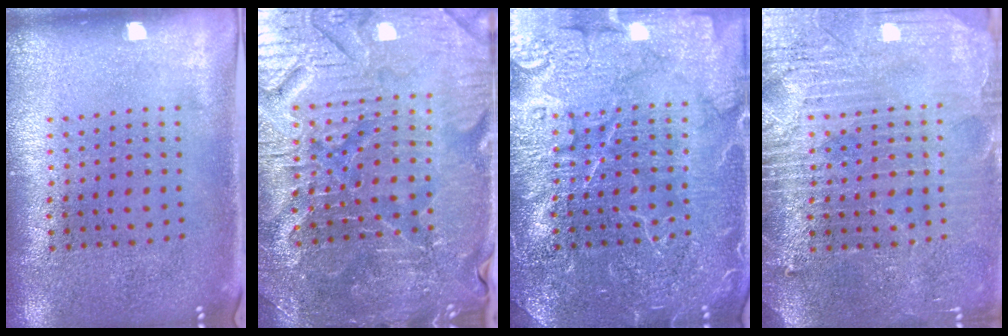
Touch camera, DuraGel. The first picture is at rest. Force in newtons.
{"total": 4.5, "press": 4.4, "slide": 1.0}
{"total": 7.0, "press": 6.9, "slide": 0.9}
{"total": 3.7, "press": 3.5, "slide": 1.3}